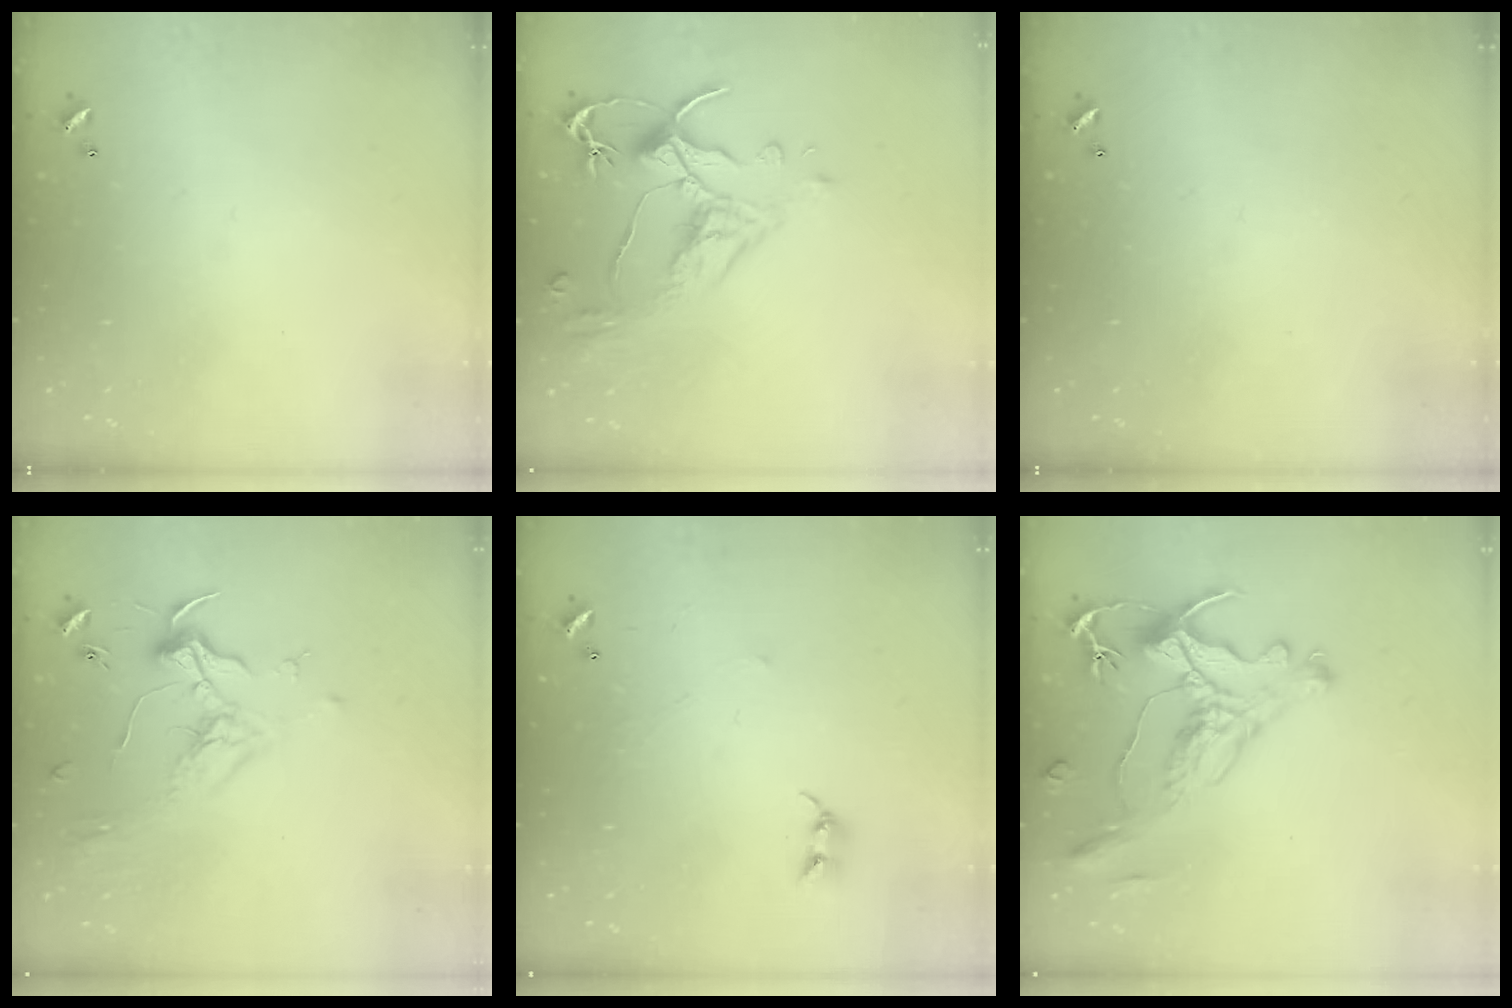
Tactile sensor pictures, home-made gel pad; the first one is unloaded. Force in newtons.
{"total": 2.6, "press": 2.2, "slide": 1.3}
{"total": 0.0}
{"total": 1.8, "press": 1.7, "slide": 0.8}
{"total": 2.4, "press": 2.4, "slide": 0.2}
{"total": 1.9, "press": 1.4, "slide": 1.2}